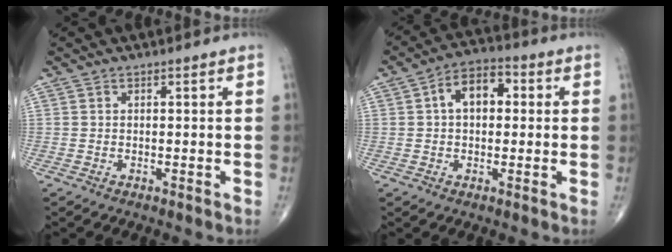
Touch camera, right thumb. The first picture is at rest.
{"total": 8.2, "force": [1.3, 5.2, 6.2], "torque": [-0.088, 0.023, 0.013]}